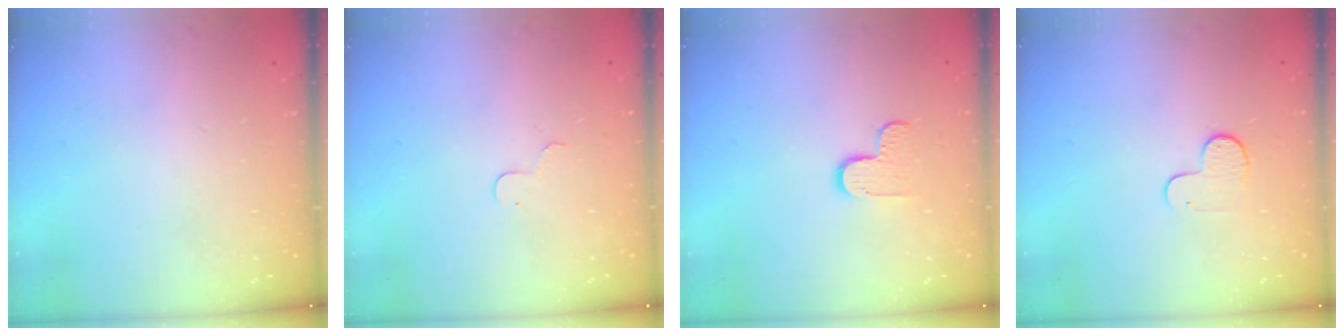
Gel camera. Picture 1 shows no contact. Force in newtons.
{"total": 3.1, "press": 3.1, "slide": 0.3}
{"total": 6.1, "press": 6.1, "slide": 0.3}
{"total": 6.6, "press": 6.6, "slide": 0.6}